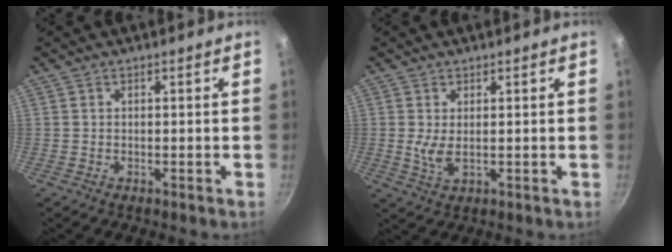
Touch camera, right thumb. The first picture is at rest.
{"total": 3.5, "force": [0.4, 1.4, 3.2], "torque": [-0.067, -0.009, 0.016]}